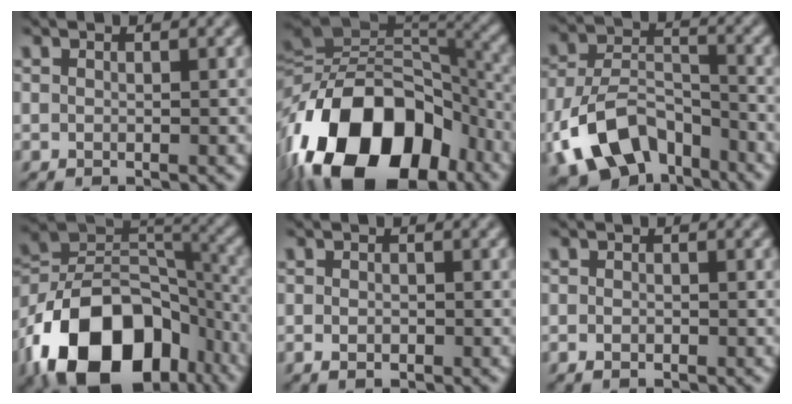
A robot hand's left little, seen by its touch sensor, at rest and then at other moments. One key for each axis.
{"total": 17.2, "fx": -7.8, "fy": 10.3, "fz": 11.3, "tx": -0.202, "ty": 0.017, "tz": -0.141}
{"total": 9.7, "fx": -5.7, "fy": 5.5, "fz": 5.5, "tx": -0.102, "ty": -0.001, "tz": -0.110}
{"total": 16.5, "fx": -8.8, "fy": 10.3, "fz": 9.4, "tx": -0.177, "ty": 0.003, "tz": -0.158}
{"total": 1.1, "fx": -0.6, "fy": 0.7, "fz": 0.7, "tx": -0.011, "ty": -0.002, "tz": -0.013}
{"total": 0.9, "fx": -0.5, "fy": 0.5, "fz": 0.5, "tx": -0.008, "ty": -0.001, "tz": -0.012}